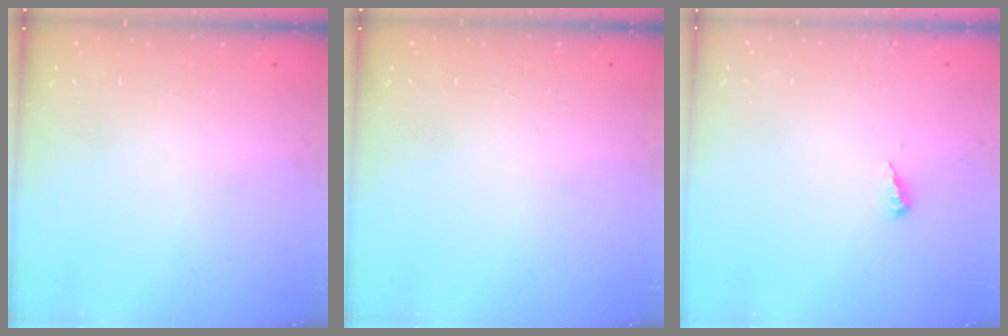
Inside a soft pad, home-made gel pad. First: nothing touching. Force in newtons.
{"total": 0.0}
{"total": 3.1, "press": 3.1, "slide": 0.2}